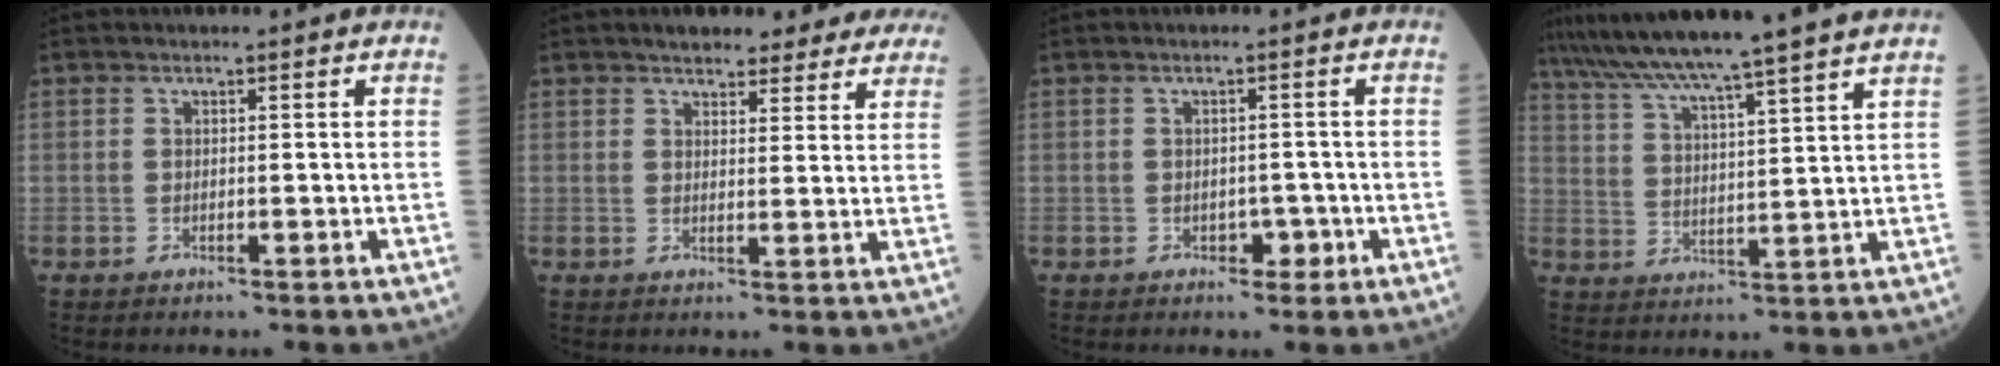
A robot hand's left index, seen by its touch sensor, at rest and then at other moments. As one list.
[{"total": 12.9, "force": [11.5, 3.9, 4.4], "torque": [-0.021, 0.015, 0.127]}, {"total": 2.0, "force": [-0.7, 1.5, 1.2], "torque": [-0.013, 0.004, -0.006]}, {"total": 18.1, "force": [15.7, -2.2, 8.6], "torque": [-0.151, -0.004, 0.225]}]